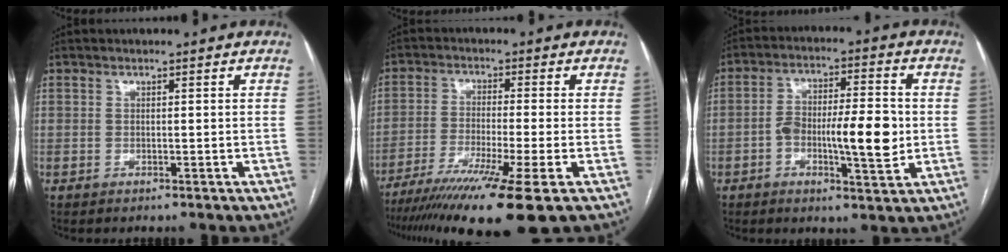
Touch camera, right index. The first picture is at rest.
{"total": 15.0, "force": [-10.1, -1.0, 11.1], "torque": [-0.183, -0.044, -0.165]}
{"total": 10.5, "force": [-1.6, 2.8, 10.0], "torque": [-0.167, 0.013, -0.025]}